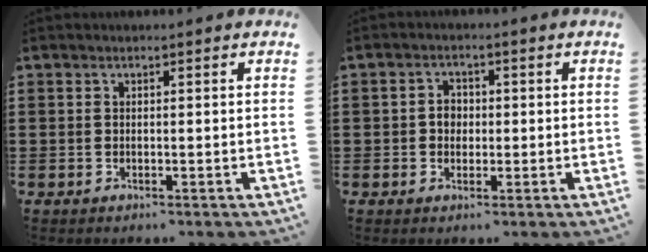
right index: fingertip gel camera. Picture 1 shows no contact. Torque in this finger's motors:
{"motor_torque": [0.29, 0.23, 0.27, 0.05]}